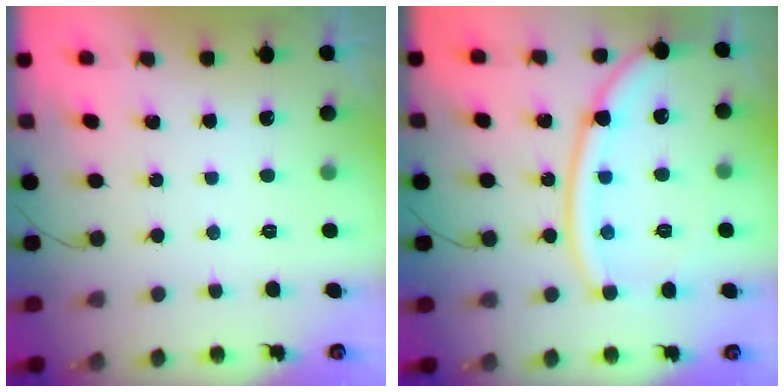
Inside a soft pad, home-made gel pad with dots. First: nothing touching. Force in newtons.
{"total": 15.3, "press": 15.2, "slide": 1.5}